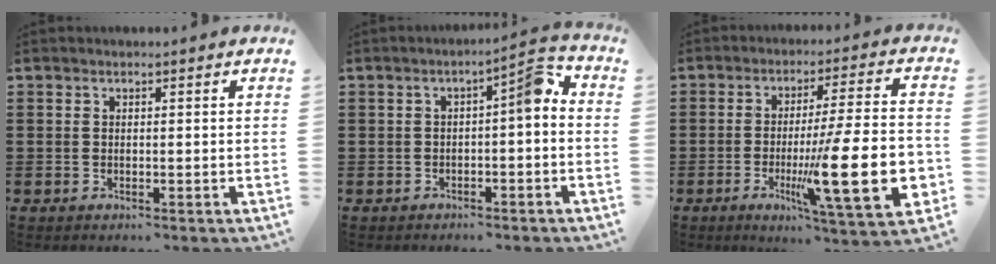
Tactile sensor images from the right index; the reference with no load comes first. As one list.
[{"total": 3.9, "force": [-0.4, 0.9, 3.8], "torque": [-0.060, 0.005, -0.018]}, {"total": 18.7, "force": [-4.1, 3.8, 17.8], "torque": [-0.283, -0.014, -0.055]}]